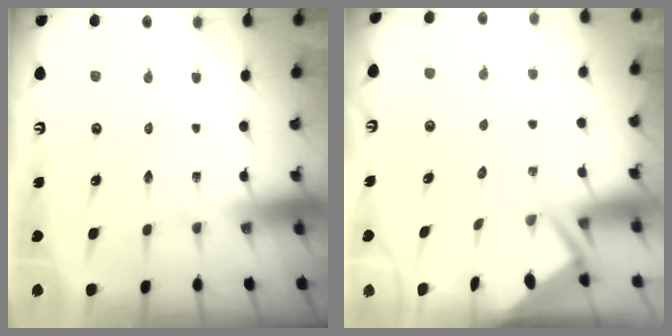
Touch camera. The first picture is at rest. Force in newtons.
{"total": 3.3, "press": 3.3, "slide": 0.3}